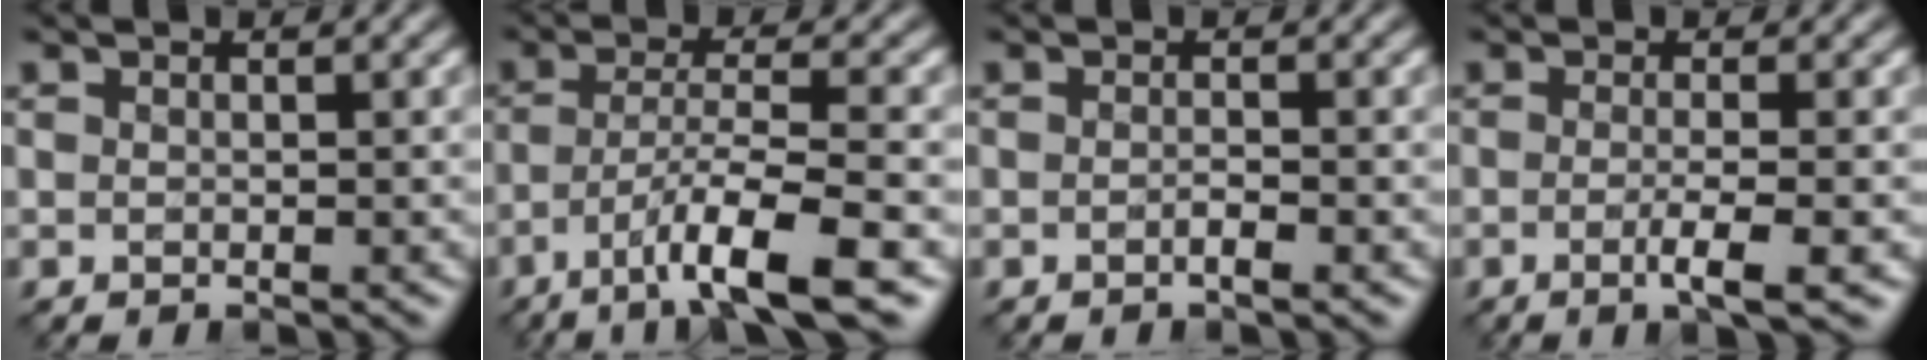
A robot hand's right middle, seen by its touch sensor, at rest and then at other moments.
{"total": 7.3, "force": [-4.1, 1.2, 5.9], "torque": [-0.096, 0.007, -0.073]}
{"total": 1.1, "force": [-0.4, 0.2, 1.0], "torque": [-0.012, 0.004, -0.010]}
{"total": 3.3, "force": [-0.8, 0.8, 3.1], "torque": [-0.048, -0.001, -0.018]}